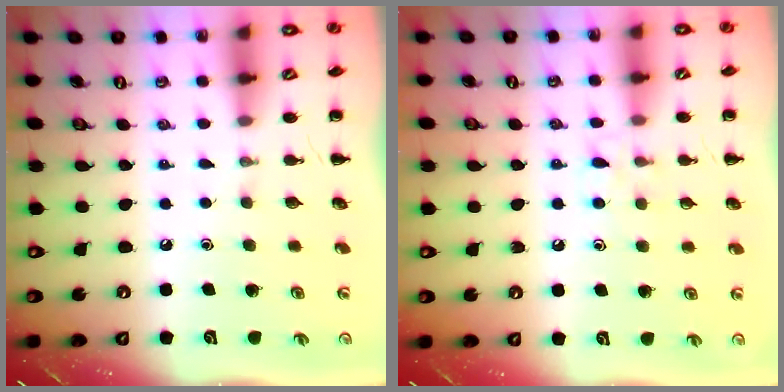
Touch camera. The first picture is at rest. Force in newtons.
{"total": 6.7, "press": 6.3, "slide": 2.2}